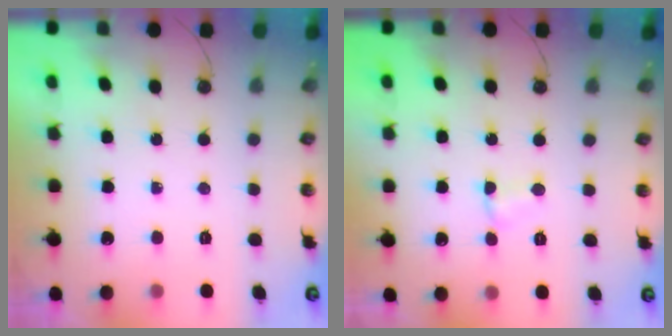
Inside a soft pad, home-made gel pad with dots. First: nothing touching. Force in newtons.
{"total": 2.8, "press": 2.8, "slide": 0.3}